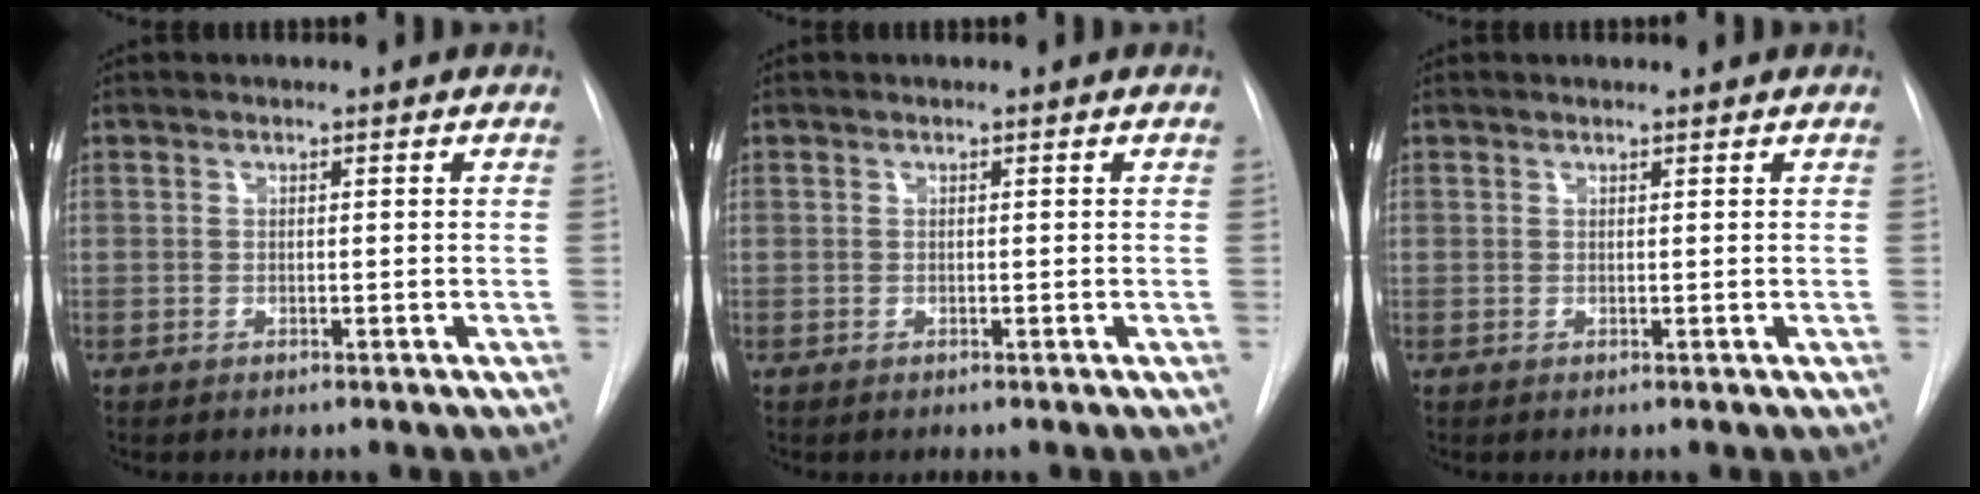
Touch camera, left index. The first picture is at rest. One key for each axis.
{"total": 0.0}
{"total": 0.0}